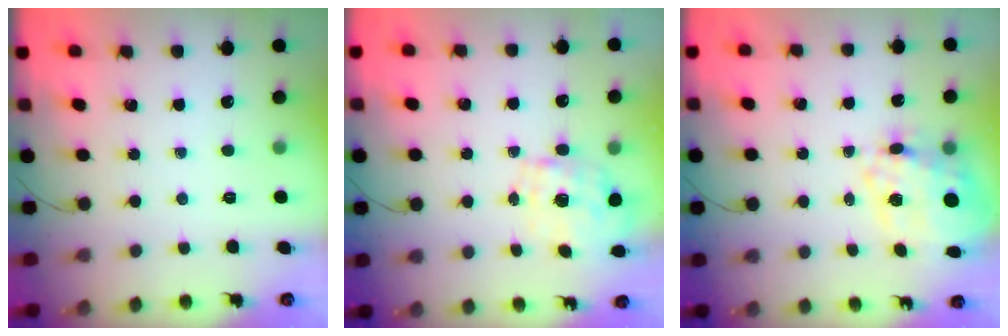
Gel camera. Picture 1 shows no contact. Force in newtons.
{"total": 1.6, "press": 1.5, "slide": 0.6}
{"total": 16.5, "press": 16.2, "slide": 3.3}